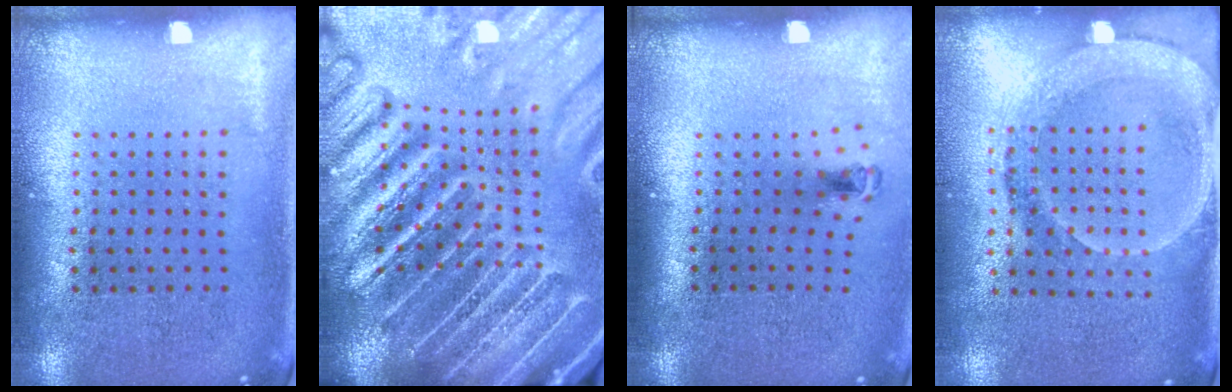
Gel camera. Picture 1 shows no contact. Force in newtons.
{"total": 5.7, "press": 4.9, "slide": 2.9}
{"total": 0.7, "press": 0.3, "slide": 0.6}
{"total": 1.9, "press": 1.6, "slide": 1.0}